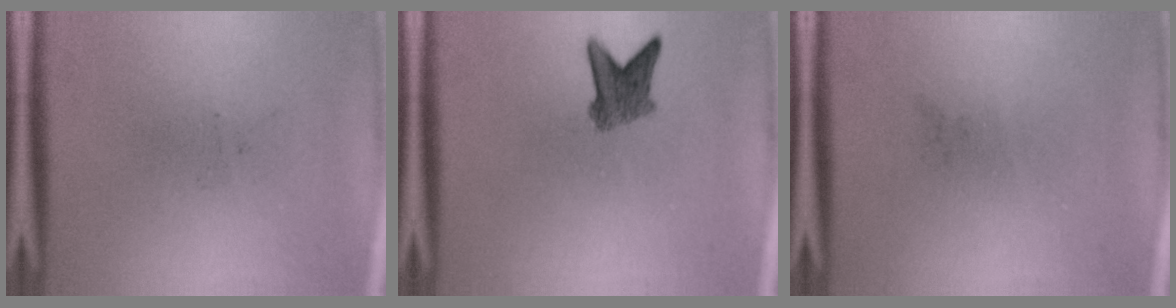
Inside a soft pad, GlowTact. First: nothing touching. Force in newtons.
{"total": 3.7}
{"total": 0.0}